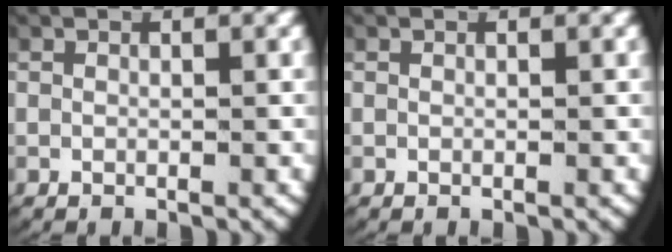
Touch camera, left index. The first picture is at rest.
{"total": 0.0}